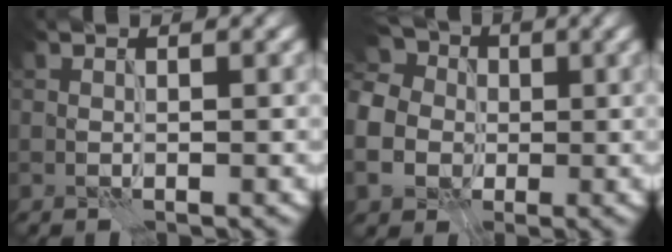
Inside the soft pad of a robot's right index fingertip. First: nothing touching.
{"total": 10.1, "force": [-0.4, 8.9, 4.8], "torque": [-0.120, 0.005, -0.039]}